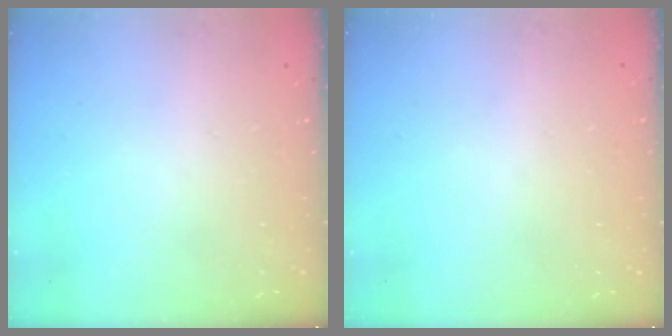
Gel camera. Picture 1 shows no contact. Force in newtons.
{"total": 0.8, "press": 0.8, "slide": 0.1}